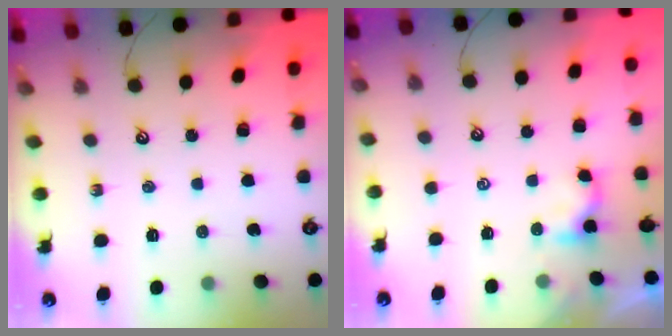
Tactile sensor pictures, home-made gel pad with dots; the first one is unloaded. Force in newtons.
{"total": 2.9, "press": 2.9, "slide": 0.2}